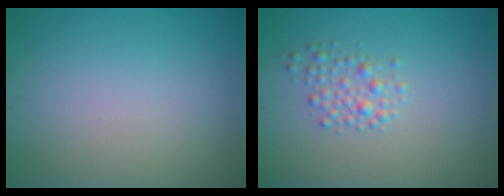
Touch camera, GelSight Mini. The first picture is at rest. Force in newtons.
{"total": 2.0, "press": 2.0, "slide": 0.0}